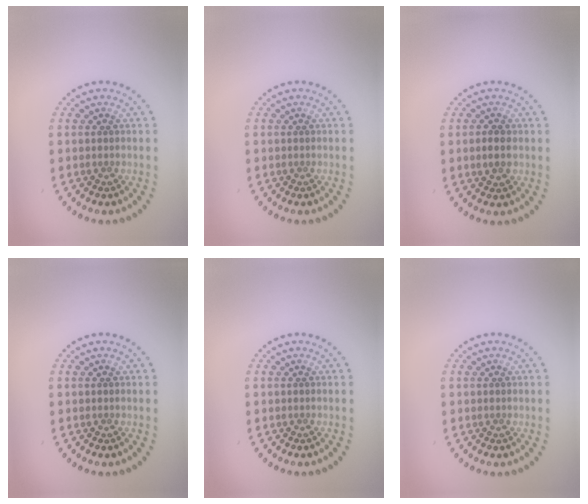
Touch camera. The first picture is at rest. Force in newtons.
{"total": 0.0}
{"total": 1.6, "press": 1.6, "slide": 0.1}
{"total": 0.0}
{"total": 0.0}
{"total": 0.0}